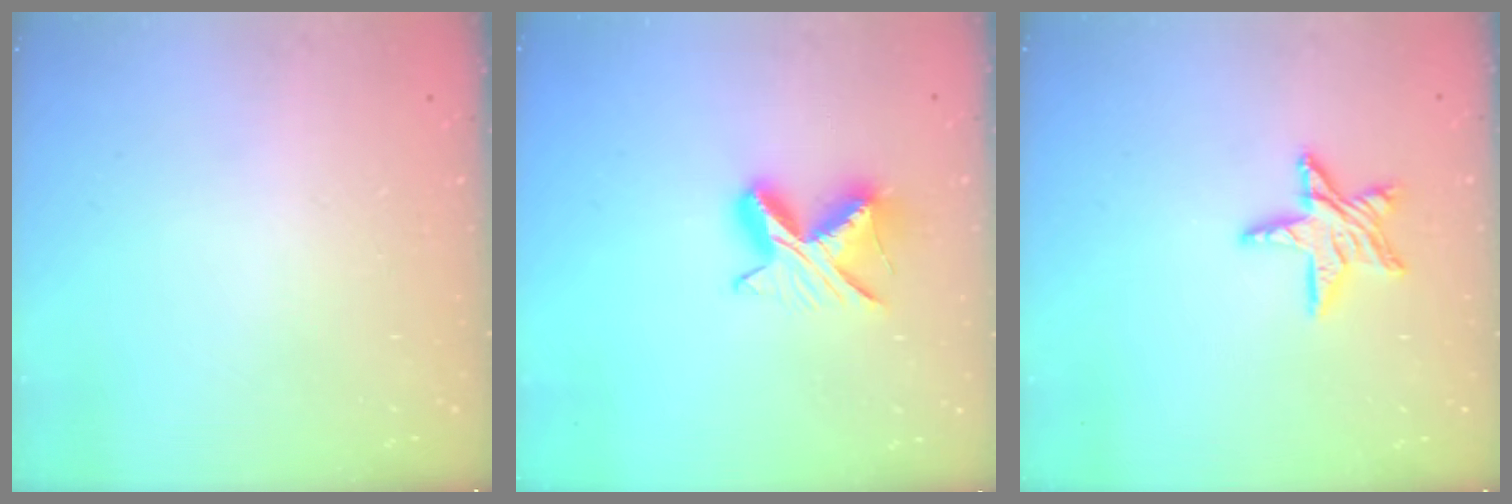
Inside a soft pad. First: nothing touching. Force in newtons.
{"total": 8.7, "press": 8.7, "slide": 0.2}
{"total": 10.4, "press": 10.4, "slide": 0.8}